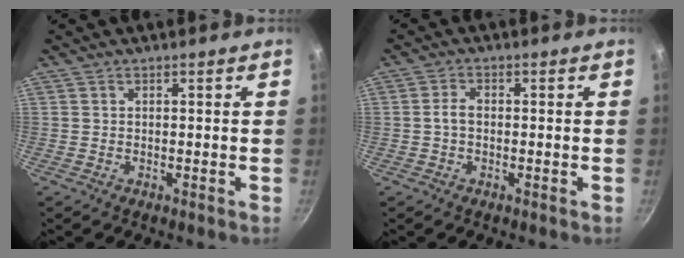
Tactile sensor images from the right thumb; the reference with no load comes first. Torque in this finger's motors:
{"motor_torque": [-0.77, 0.57, 0.77, -0.09, 0.06]}